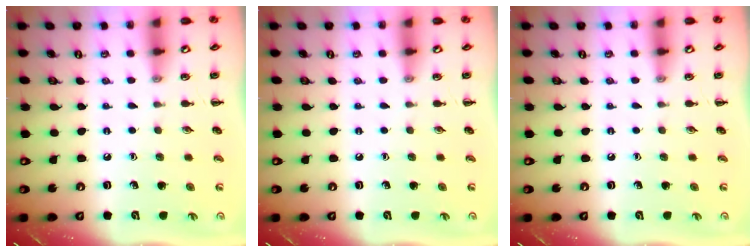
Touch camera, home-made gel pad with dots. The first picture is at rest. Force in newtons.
{"total": 0.0}
{"total": 0.0}